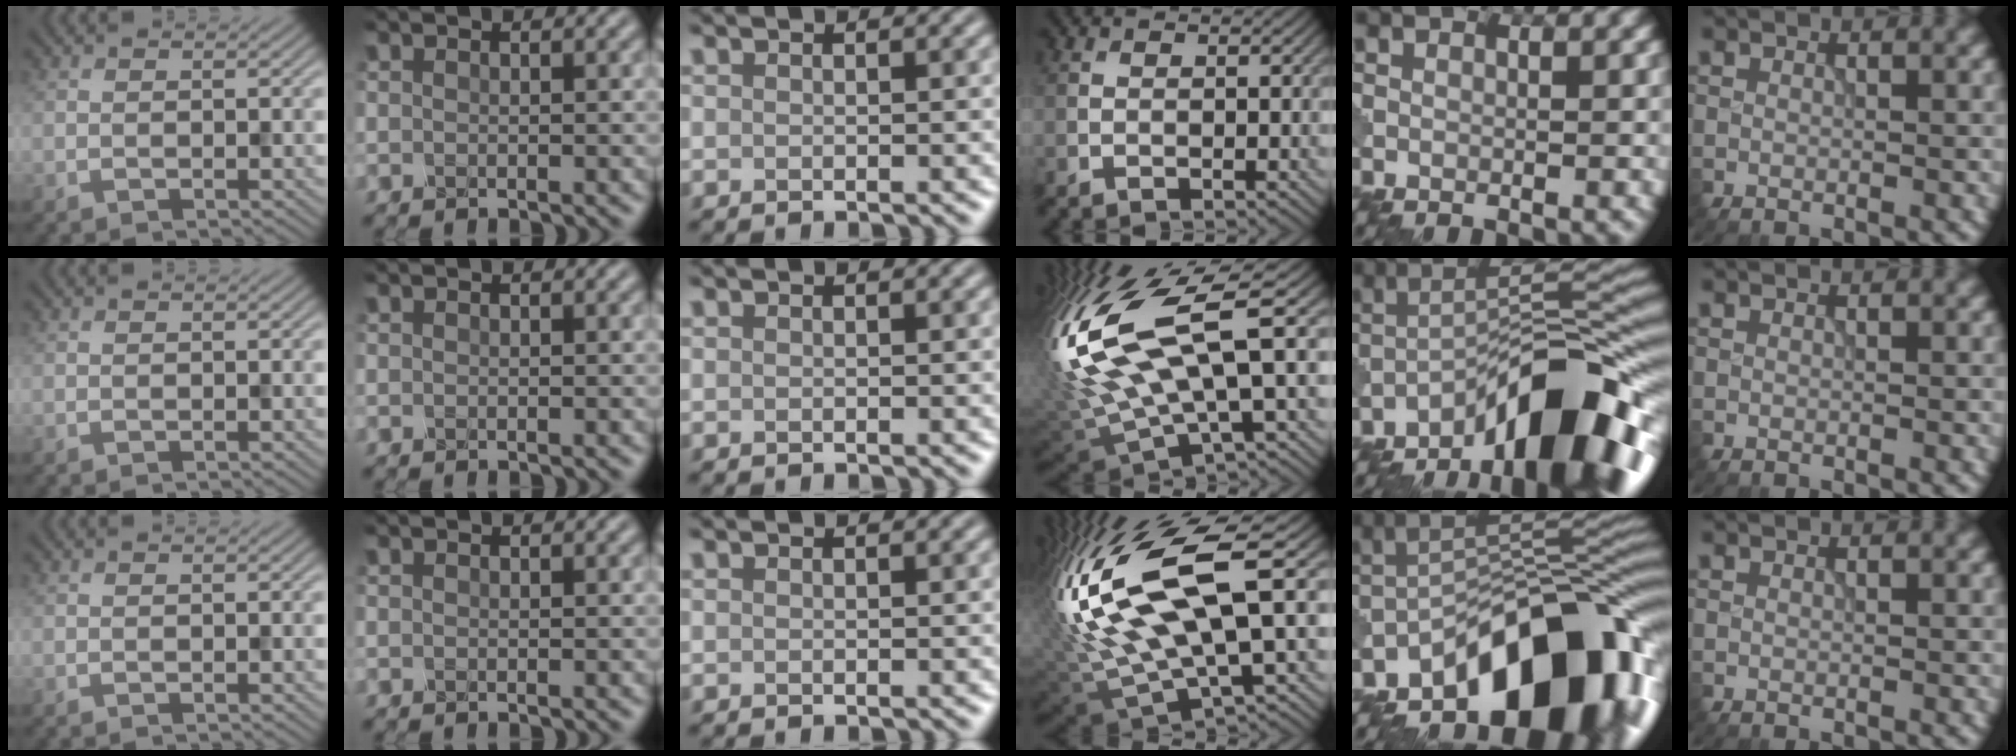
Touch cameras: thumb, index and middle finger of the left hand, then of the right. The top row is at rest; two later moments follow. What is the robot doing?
{"motion": "shake", "object": "salt shaker"}